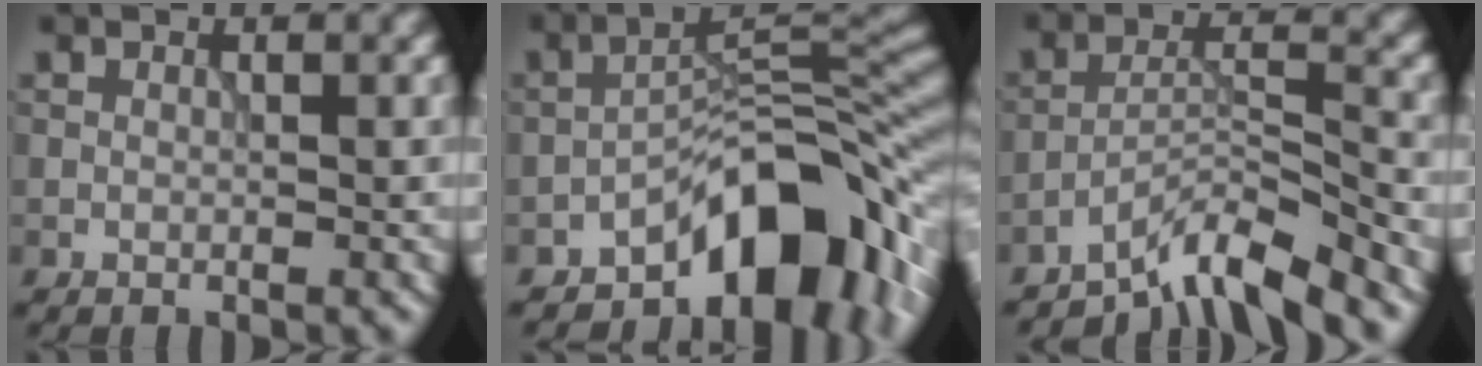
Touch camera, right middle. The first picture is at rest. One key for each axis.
{"total": 10.7, "fx": -6.1, "fy": 4.6, "fz": 7.5, "tx": -0.080, "ty": 0.017, "tz": -0.112}
{"total": 5.6, "fx": -4.8, "fy": 0.5, "fz": 2.8, "tx": -0.045, "ty": 0.006, "tz": -0.094}